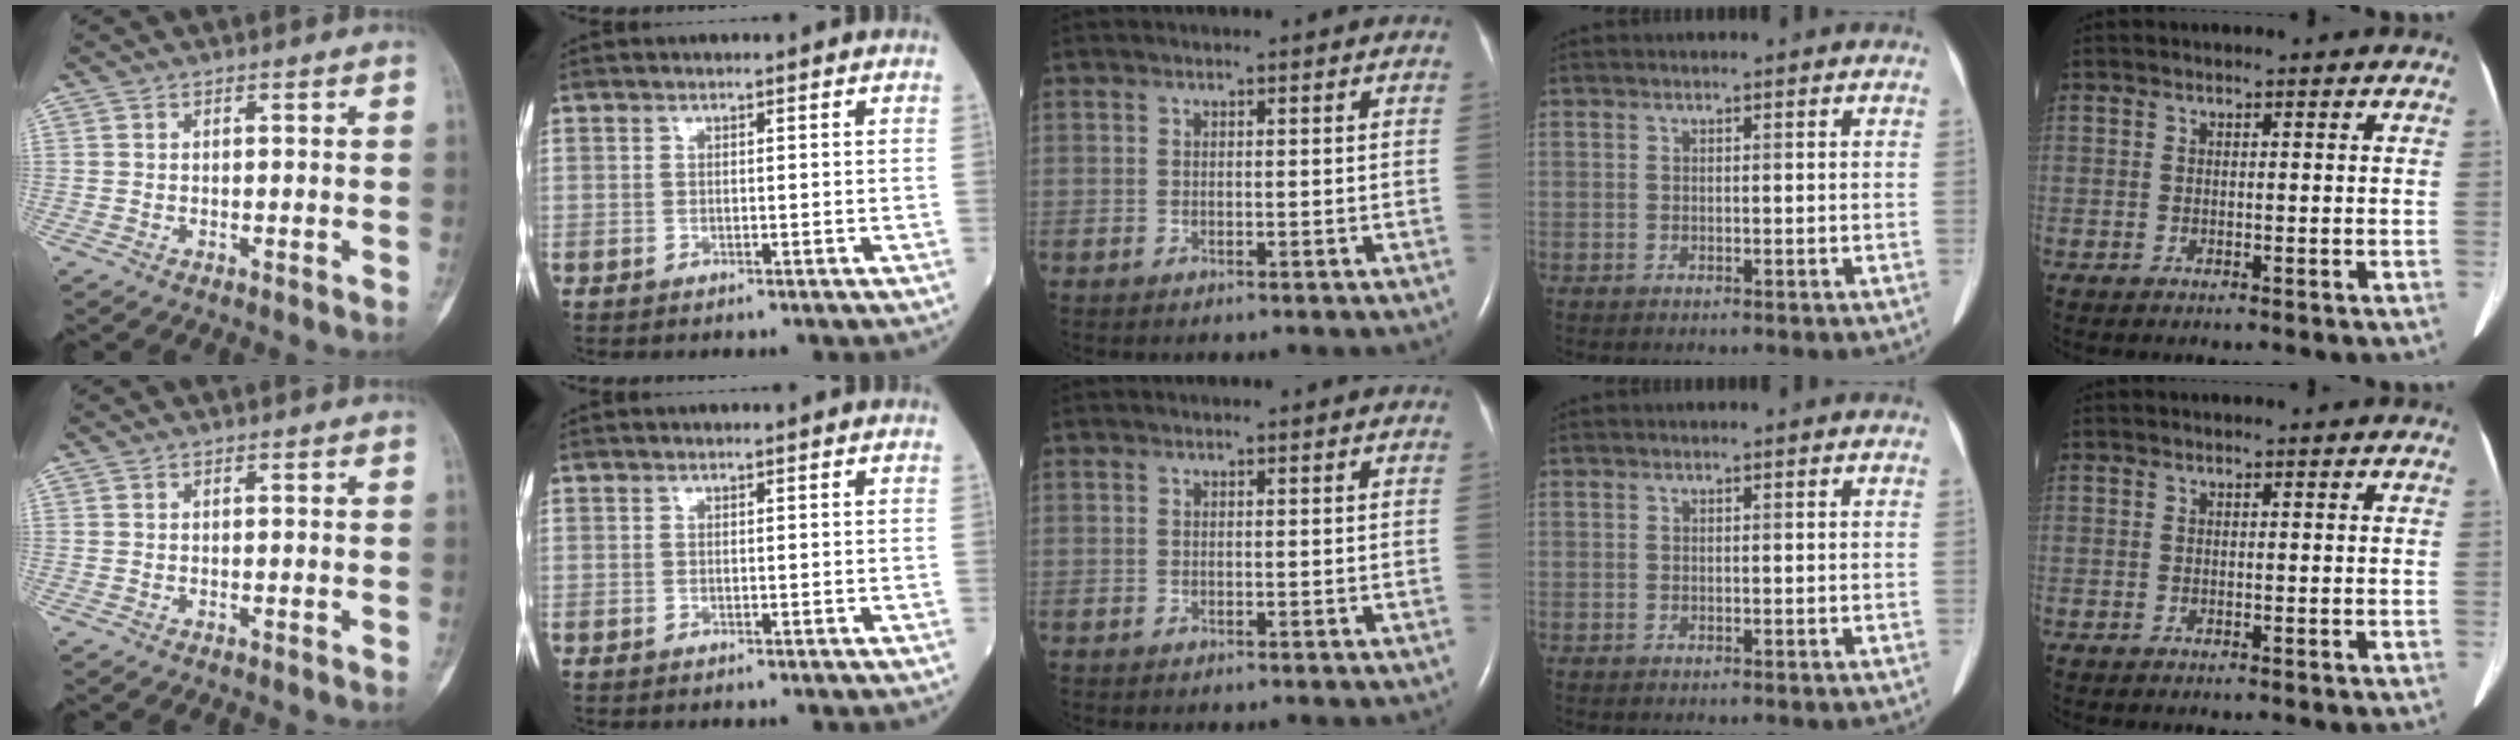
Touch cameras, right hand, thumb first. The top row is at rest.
{}